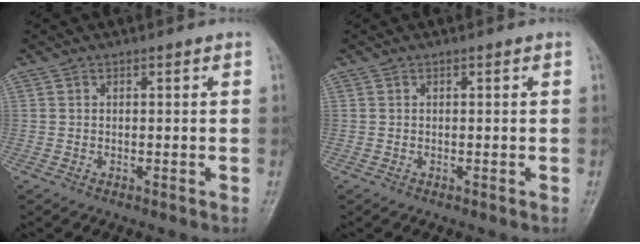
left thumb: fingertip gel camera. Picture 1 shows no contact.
{"total": 0.0}